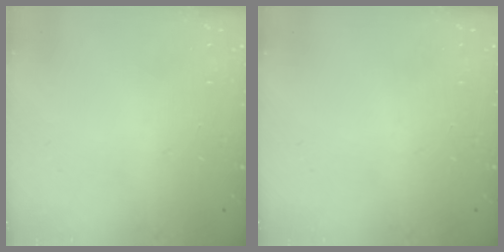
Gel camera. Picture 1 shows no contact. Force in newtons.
{"total": 0.0}